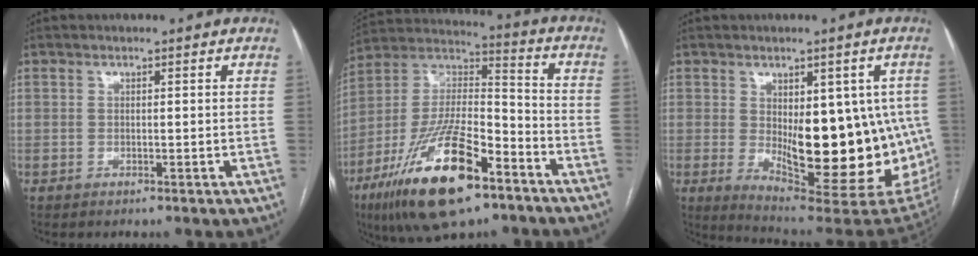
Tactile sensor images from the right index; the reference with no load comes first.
{"total": 22.6, "force": [-12.9, 6.9, 17.3], "torque": [-0.344, -0.015, -0.226]}
{"total": 19.5, "force": [-1.7, 7.3, 18.0], "torque": [-0.185, -0.003, 0.005]}